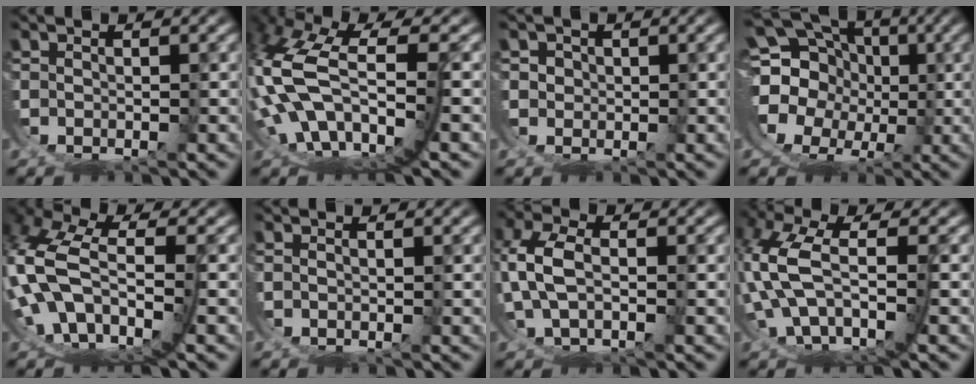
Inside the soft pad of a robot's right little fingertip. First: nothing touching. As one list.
[{"total": 11.3, "force": [-1.0, 7.6, 8.3], "torque": [-0.208, -0.043, 0.000]}, {"total": 1.3, "force": [0.6, 1.0, 0.5], "torque": [-0.018, -0.003, 0.014]}, {"total": 18.5, "force": [0.9, 16.4, 8.5], "torque": [-0.214, -0.048, 0.005]}, {"total": 10.0, "force": [-1.9, 7.4, 6.5], "torque": [-0.181, -0.050, -0.012]}, {"total": 0.0}, {"total": 3.5, "force": [0.5, 1.2, 3.2], "torque": [-0.078, -0.002, 0.017]}, {"total": 6.6, "force": [-0.3, 3.8, 5.4], "torque": [-0.135, -0.017, 0.002]}]